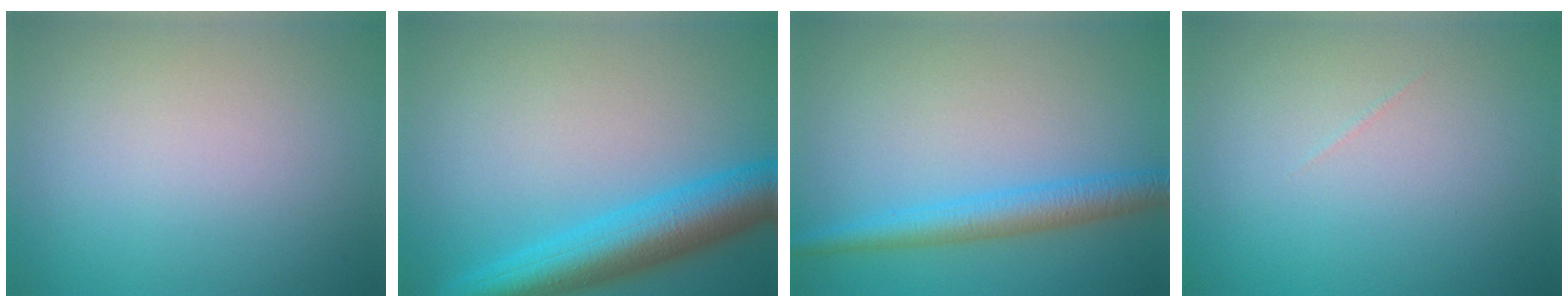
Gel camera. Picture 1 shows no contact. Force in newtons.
{"total": 7.3, "press": 7.3, "slide": 0.4}
{"total": 3.6, "press": 3.6, "slide": 0.1}
{"total": 0.0}